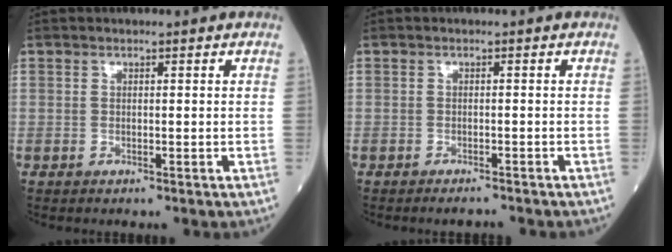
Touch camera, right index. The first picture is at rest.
{"total": 1.9, "force": [-1.8, 0.2, 0.6], "torque": [-0.009, -0.004, -0.022]}